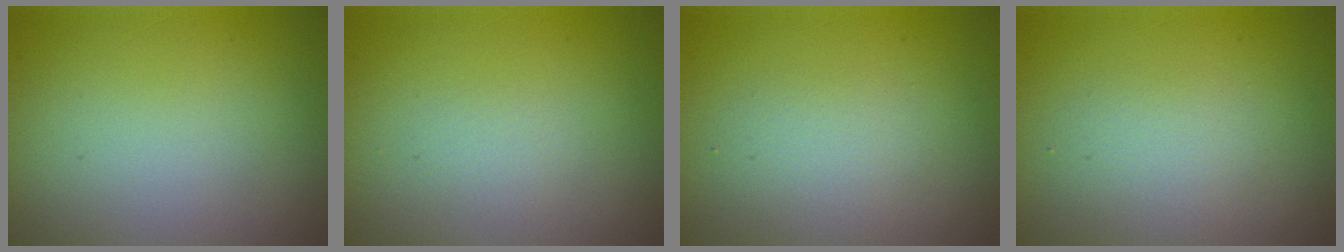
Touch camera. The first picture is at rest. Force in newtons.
{"total": 0.8, "press": 0.7, "slide": 0.1}
{"total": 1.9, "press": 1.9, "slide": 0.1}
{"total": 1.9, "press": 1.9, "slide": 0.1}